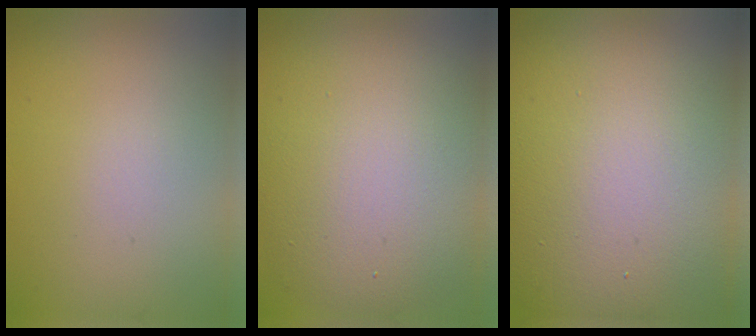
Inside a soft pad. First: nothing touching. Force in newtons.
{"total": 10.8, "press": 10.7, "slide": 0.6}
{"total": 20.6, "press": 20.5, "slide": 1.4}